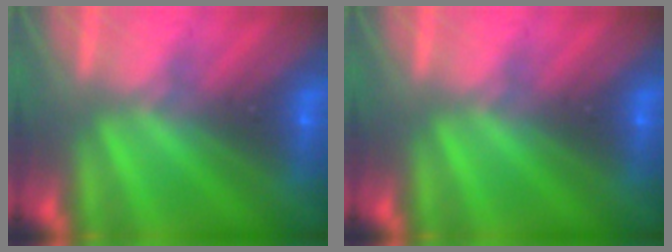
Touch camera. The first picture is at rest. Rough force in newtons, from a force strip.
{"total": 0.0}